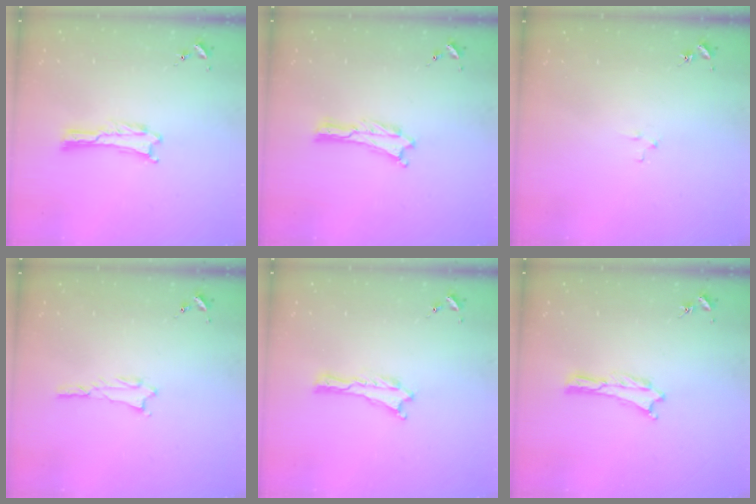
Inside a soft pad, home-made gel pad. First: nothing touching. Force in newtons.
{"total": 0.0}
{"total": 1.8, "press": 1.8, "slide": 0.1}
{"total": 0.9, "press": 0.9, "slide": 0.2}
{"total": 0.0}
{"total": 0.0}